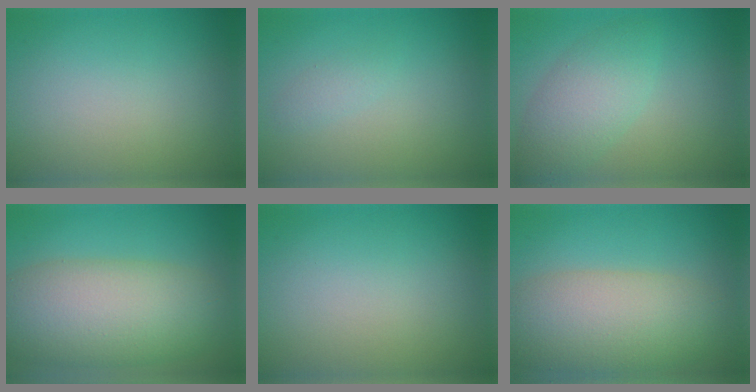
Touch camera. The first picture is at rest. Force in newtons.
{"total": 0.8, "press": 0.8, "slide": 0.0}
{"total": 4.2, "press": 4.2, "slide": 0.1}
{"total": 10.0, "press": 10.0, "slide": 0.6}
{"total": 0.0}
{"total": 8.5, "press": 8.5, "slide": 0.8}